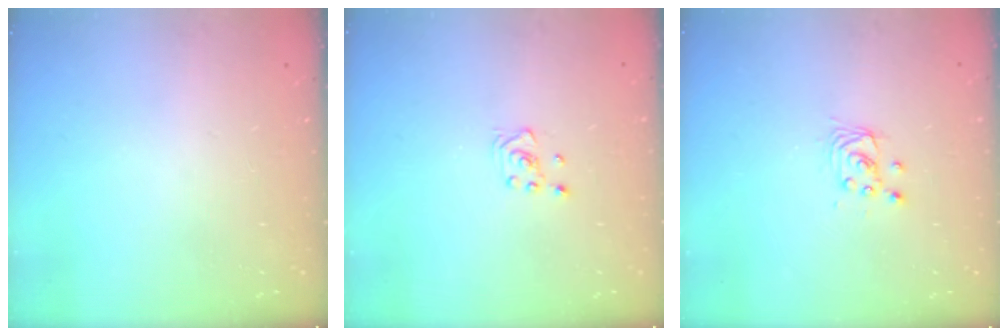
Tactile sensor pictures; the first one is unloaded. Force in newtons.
{"total": 2.8, "press": 2.6, "slide": 1.0}
{"total": 2.8, "press": 2.8, "slide": 0.2}